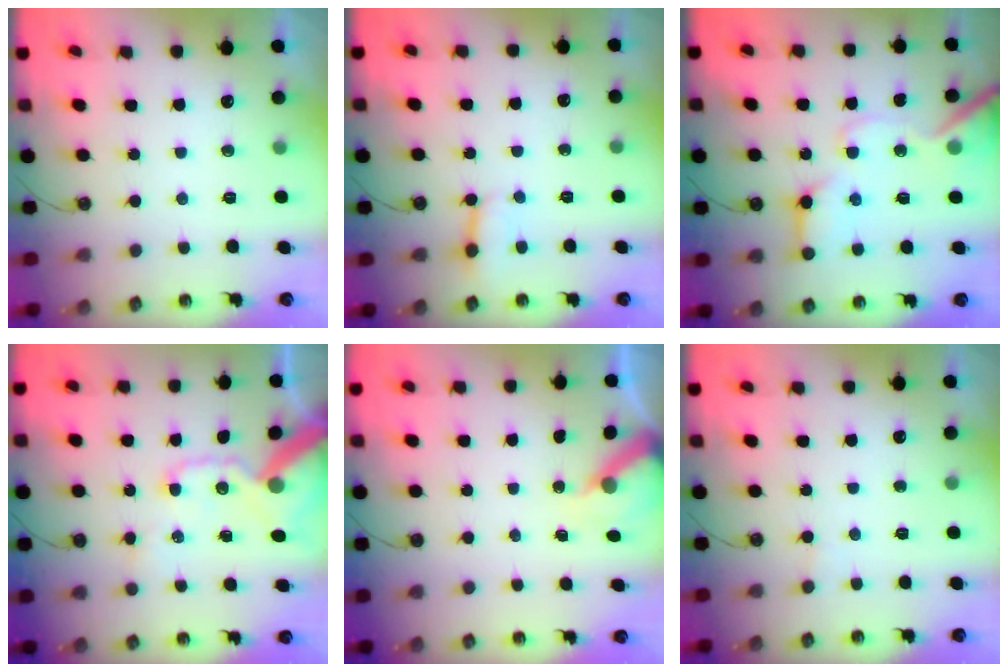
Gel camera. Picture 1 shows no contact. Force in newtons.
{"total": 2.8, "press": 2.8, "slide": 0.3}
{"total": 14.9, "press": 14.8, "slide": 2.0}
{"total": 17.1, "press": 16.9, "slide": 2.5}
{"total": 6.0, "press": 6.0, "slide": 0.3}
{"total": 2.9, "press": 2.9, "slide": 0.2}